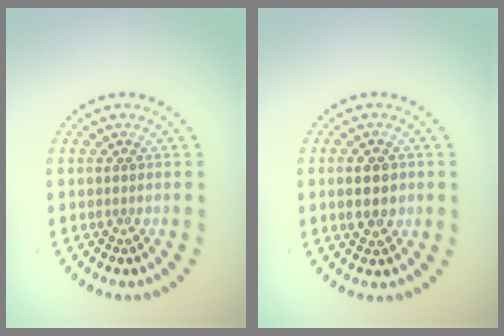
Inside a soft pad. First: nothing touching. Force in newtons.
{"total": 3.1, "press": 3.1, "slide": 0.2}